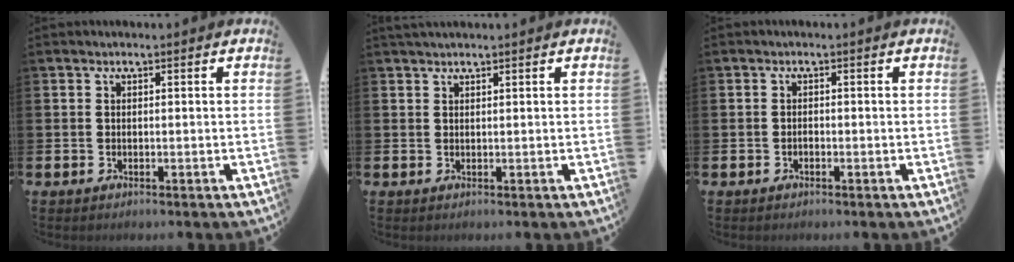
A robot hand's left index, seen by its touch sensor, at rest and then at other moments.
{"total": 1.1, "force": [1.0, 0.0, 0.3], "torque": [-0.003, 0.000, 0.018]}
{"total": 0.6, "force": [-0.4, 0.3, 0.3], "torque": [-0.010, -0.001, -0.008]}